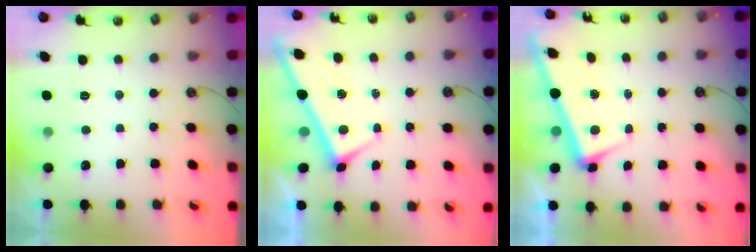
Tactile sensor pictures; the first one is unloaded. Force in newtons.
{"total": 1.2, "press": 1.1, "slide": 0.4}
{"total": 3.0, "press": 2.8, "slide": 0.8}